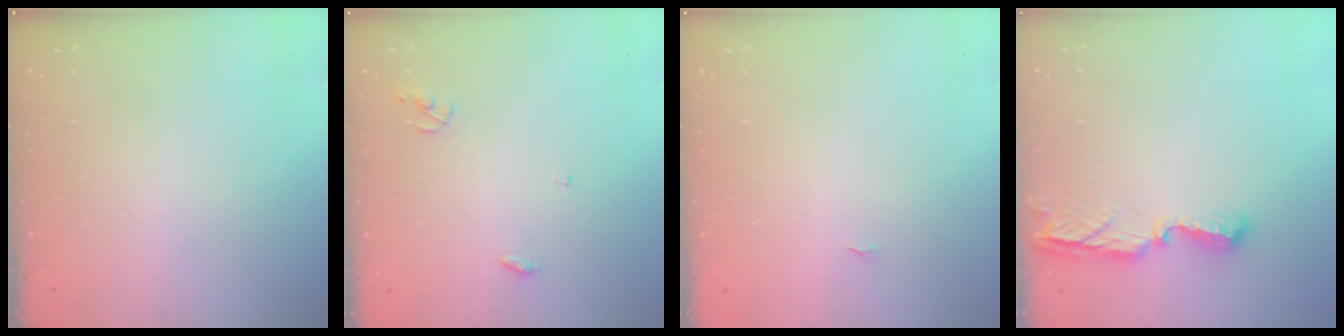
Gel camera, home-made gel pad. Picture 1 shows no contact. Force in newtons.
{"total": 3.7, "press": 3.7, "slide": 0.2}
{"total": 4.0, "press": 1.3, "slide": 3.7}
{"total": 8.0, "press": 7.9, "slide": 1.0}